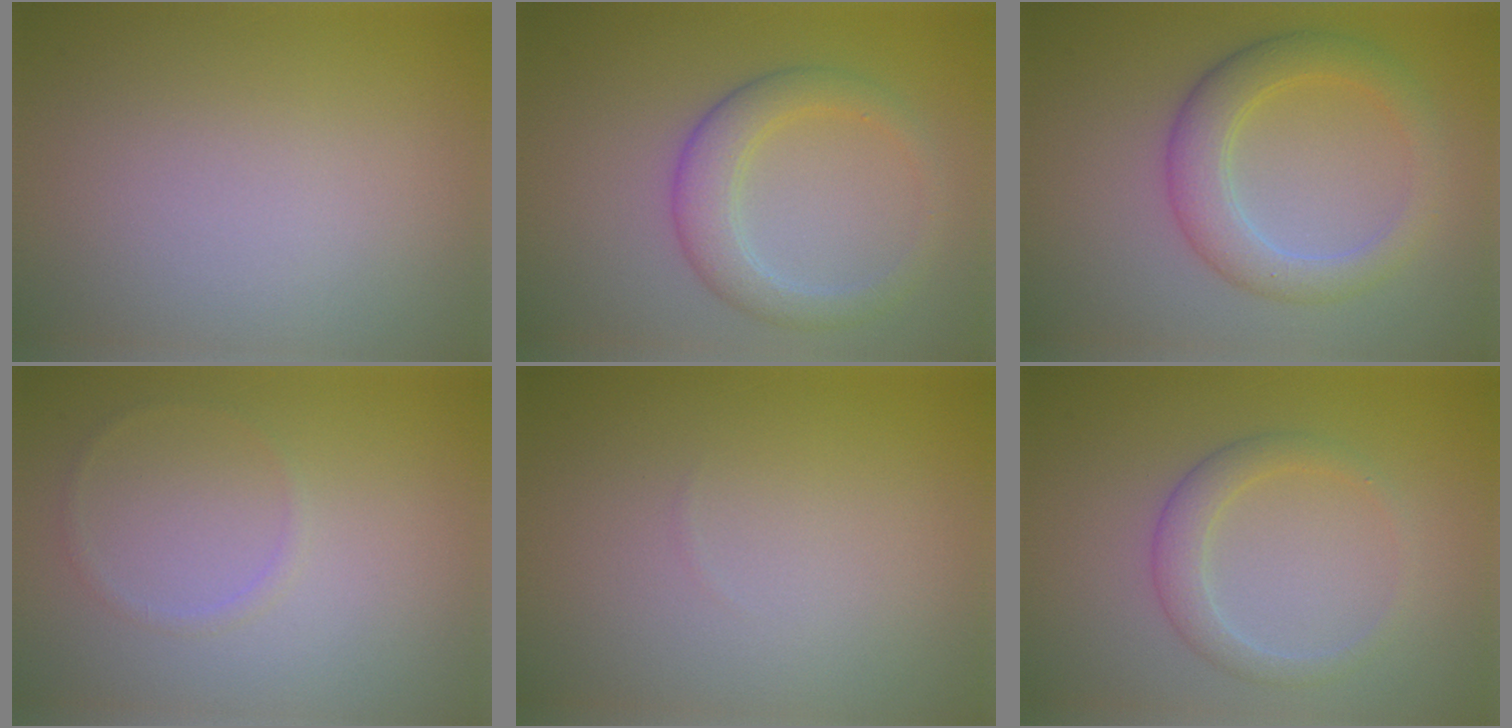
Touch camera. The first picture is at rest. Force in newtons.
{"total": 3.4, "press": 3.4, "slide": 0.0}
{"total": 4.3, "press": 4.3, "slide": 0.2}
{"total": 0.6, "press": 0.6, "slide": 0.1}
{"total": 0.0}
{"total": 2.2, "press": 2.2, "slide": 0.1}